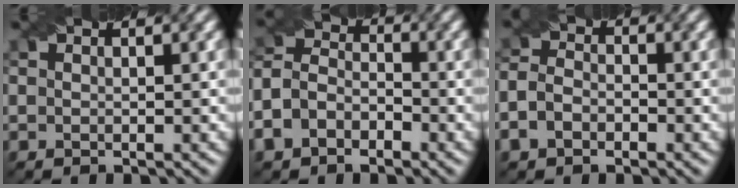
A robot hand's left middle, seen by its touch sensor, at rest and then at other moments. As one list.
[{"total": 5.1, "force": [-2.4, 3.7, 2.6], "torque": [-0.056, 0.008, -0.057]}, {"total": 3.0, "force": [-1.3, 2.2, 1.6], "torque": [-0.036, 0.001, -0.031]}]